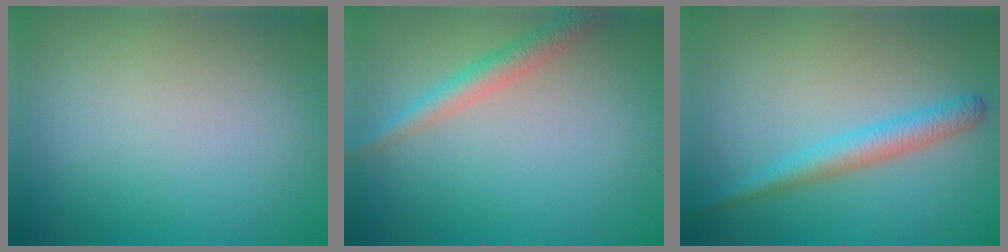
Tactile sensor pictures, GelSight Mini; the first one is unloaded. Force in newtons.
{"total": 2.5, "press": 2.5, "slide": 0.1}
{"total": 2.8, "press": 2.8, "slide": 0.1}